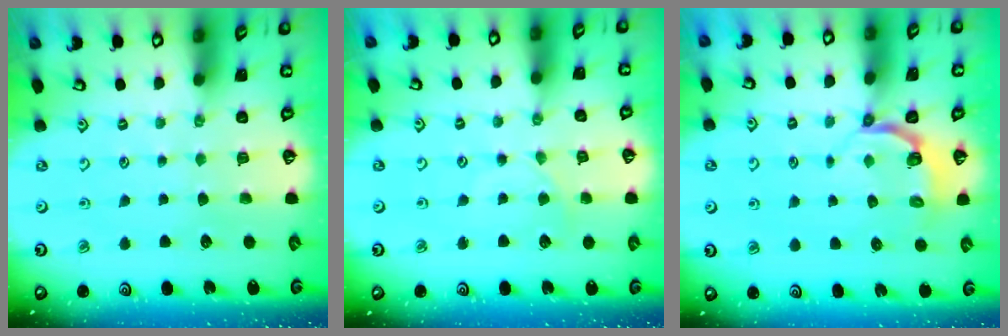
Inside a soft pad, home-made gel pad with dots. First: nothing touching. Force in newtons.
{"total": 3.0, "press": 3.0, "slide": 0.4}
{"total": 4.0, "press": 3.2, "slide": 2.4}